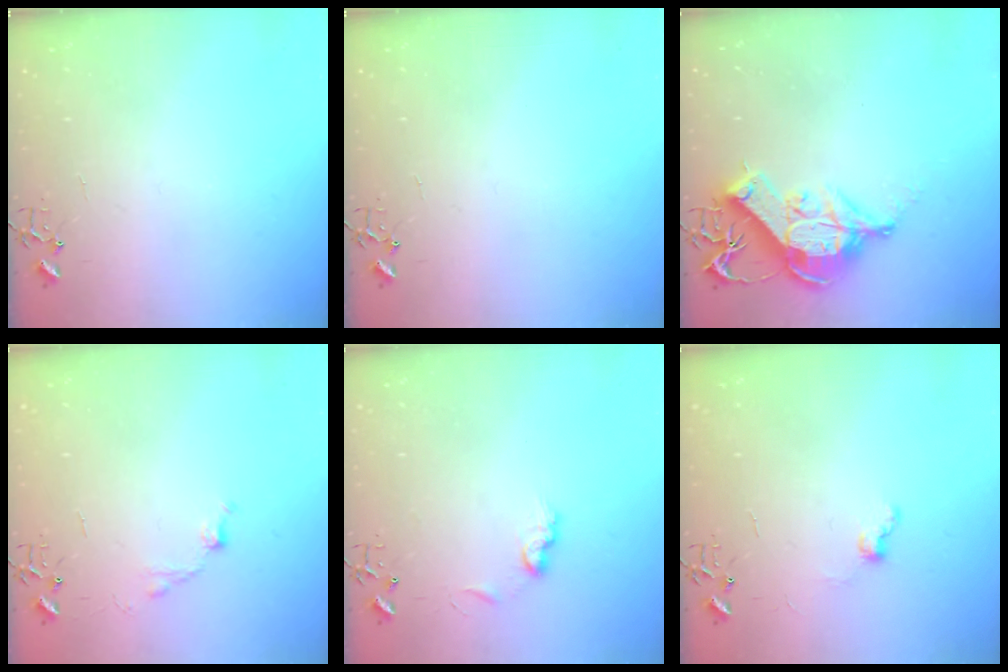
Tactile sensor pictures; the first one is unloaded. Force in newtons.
{"total": 0.0}
{"total": 13.7, "press": 13.5, "slide": 2.2}
{"total": 6.7, "press": 6.7, "slide": 0.9}
{"total": 7.6, "press": 7.6, "slide": 0.7}
{"total": 6.6, "press": 6.6, "slide": 0.7}